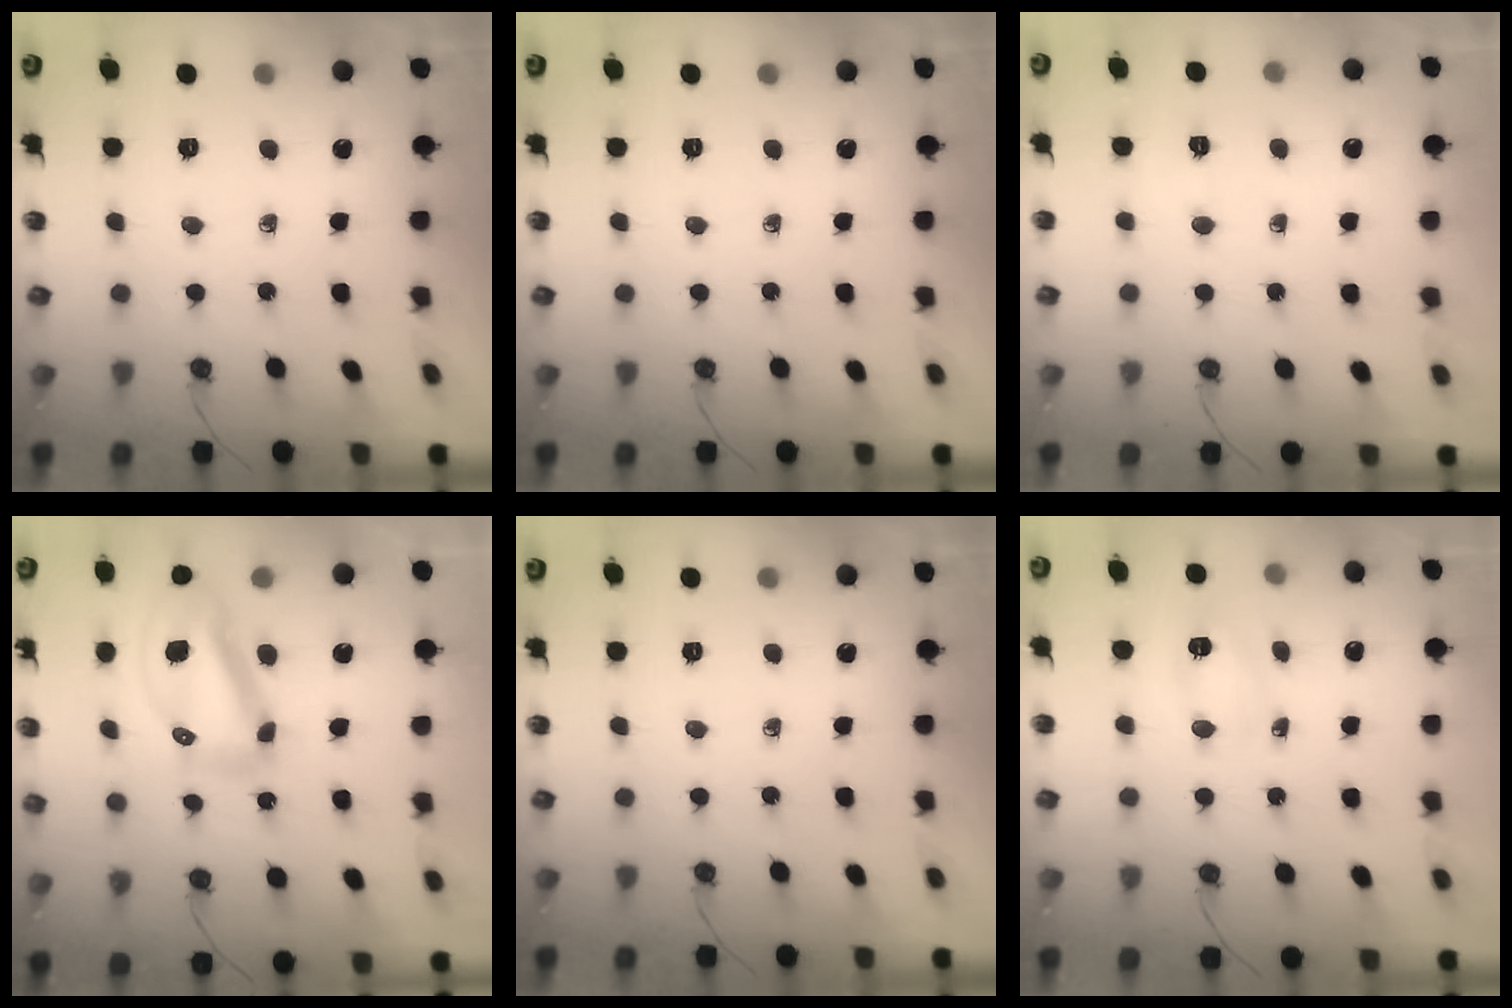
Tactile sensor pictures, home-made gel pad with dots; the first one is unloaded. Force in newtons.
{"total": 0.0}
{"total": 2.1, "press": 1.6, "slide": 1.4}
{"total": 12.2, "press": 12.1, "slide": 1.2}
{"total": 0.0}
{"total": 3.9, "press": 3.8, "slide": 0.7}